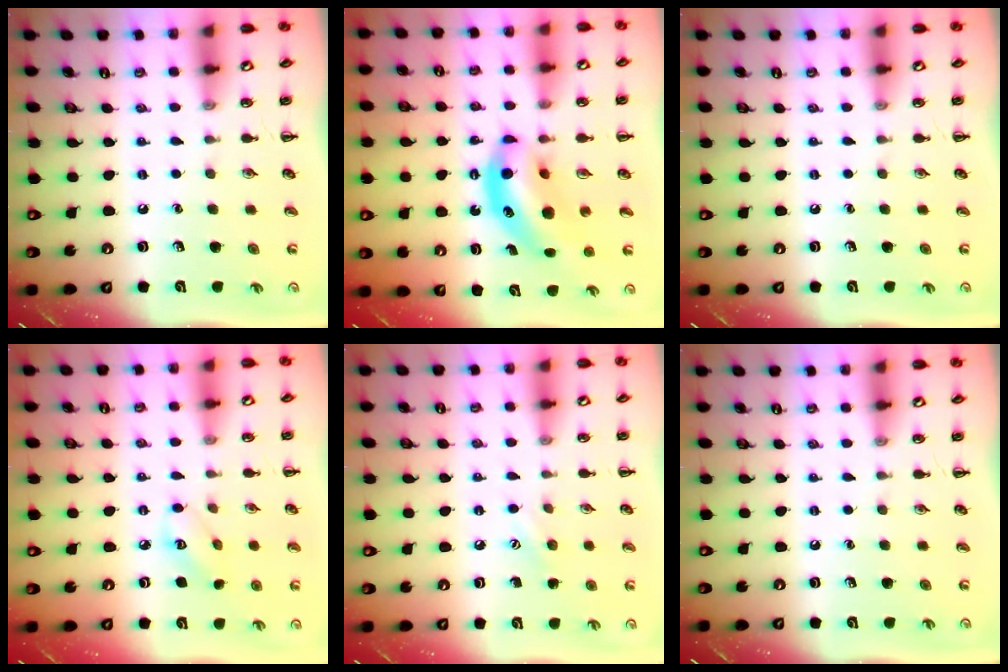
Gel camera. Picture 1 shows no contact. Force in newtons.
{"total": 11.5, "press": 11.2, "slide": 2.9}
{"total": 0.0}
{"total": 4.4, "press": 4.3, "slide": 0.9}
{"total": 6.1, "press": 6.0, "slide": 1.3}
{"total": 0.0}